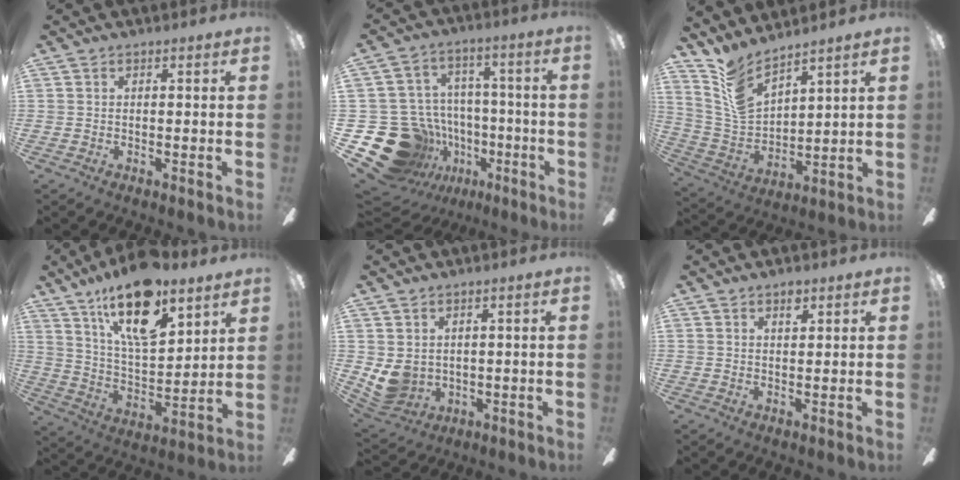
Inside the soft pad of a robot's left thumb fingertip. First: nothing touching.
{"total": 21.6, "force": [-8.1, 18.1, 8.5], "torque": [-0.184, 0.042, -0.079]}
{"total": 10.4, "force": [8.4, 4.0, 4.5], "torque": [-0.120, -0.048, 0.165]}
{"total": 20.2, "force": [13.5, 8.0, 12.8], "torque": [-0.216, -0.070, 0.230]}
{"total": 6.7, "force": [1.5, 5.8, 3.0], "torque": [-0.084, -0.013, 0.031]}
{"total": 2.8, "force": [2.0, 1.4, 1.4], "torque": [-0.014, -0.004, 0.032]}